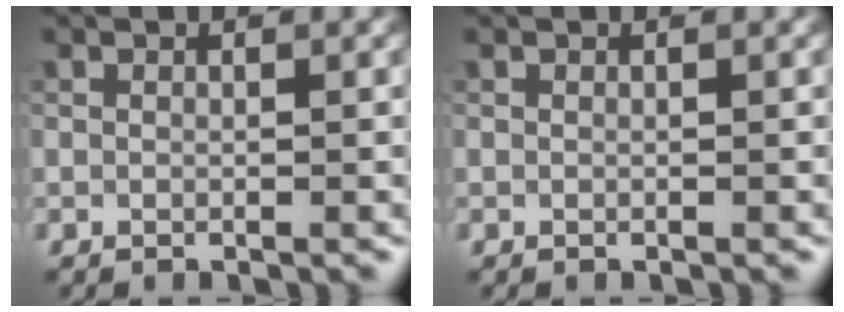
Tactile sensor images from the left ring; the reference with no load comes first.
{"total": 0.0}